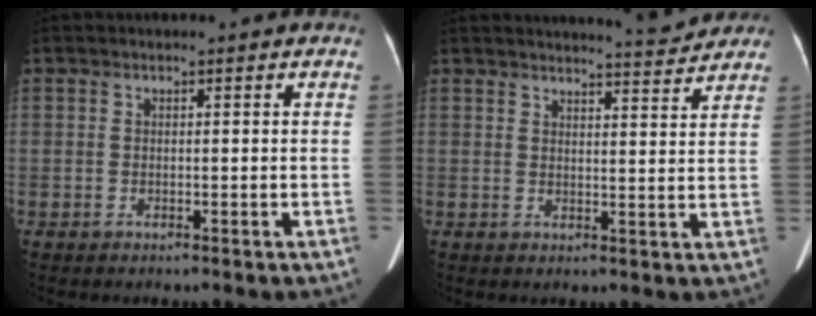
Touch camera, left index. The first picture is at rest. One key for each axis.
{"total": 5.7, "fx": 5.6, "fy": 0.0, "fz": 0.7, "tx": -0.020, "ty": -0.007, "tz": 0.065}